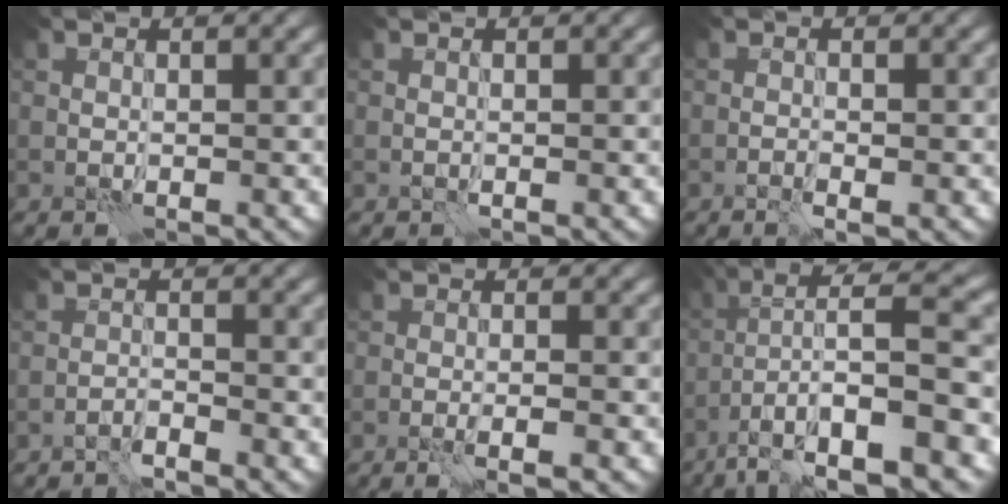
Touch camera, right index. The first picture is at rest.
{"total": 0.0}
{"total": 1.5, "force": [-0.8, 0.2, 1.2], "torque": [-0.022, 0.003, -0.016]}
{"total": 1.5, "force": [-1.4, 0.0, 0.5], "torque": [-0.005, 0.006, -0.031]}
{"total": 3.1, "force": [-1.5, 0.7, 2.7], "torque": [-0.035, 0.006, -0.031]}
{"total": 12.1, "force": [-4.5, 2.8, 10.8], "torque": [-0.177, 0.021, -0.071]}